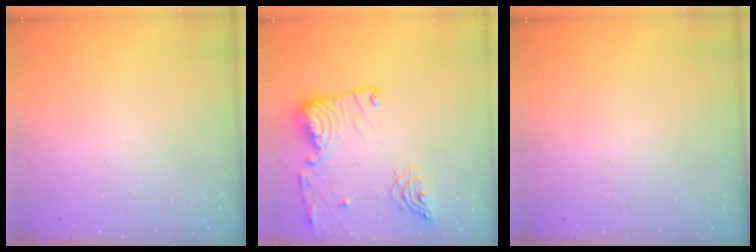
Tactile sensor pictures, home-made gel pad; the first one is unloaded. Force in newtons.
{"total": 15.8, "press": 15.7, "slide": 0.9}
{"total": 0.0}